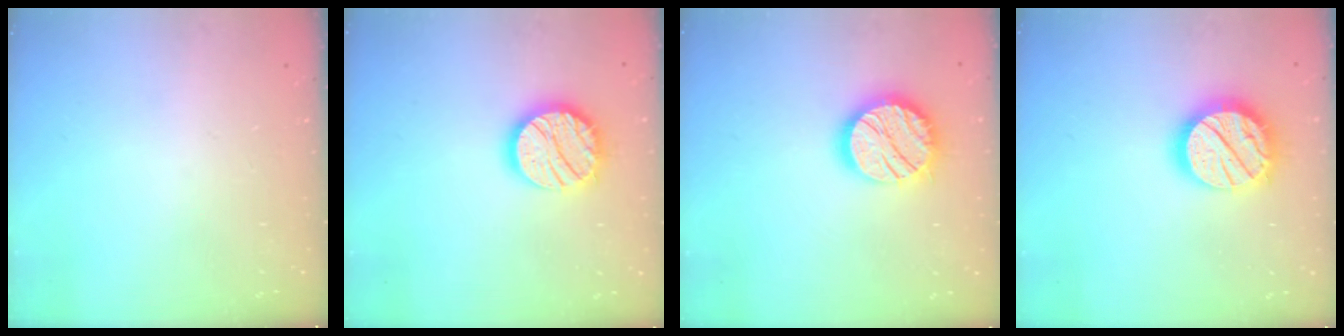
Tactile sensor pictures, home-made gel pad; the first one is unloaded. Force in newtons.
{"total": 17.0, "press": 17.0, "slide": 1.3}
{"total": 17.1, "press": 17.1, "slide": 1.3}
{"total": 19.5, "press": 19.5, "slide": 1.5}